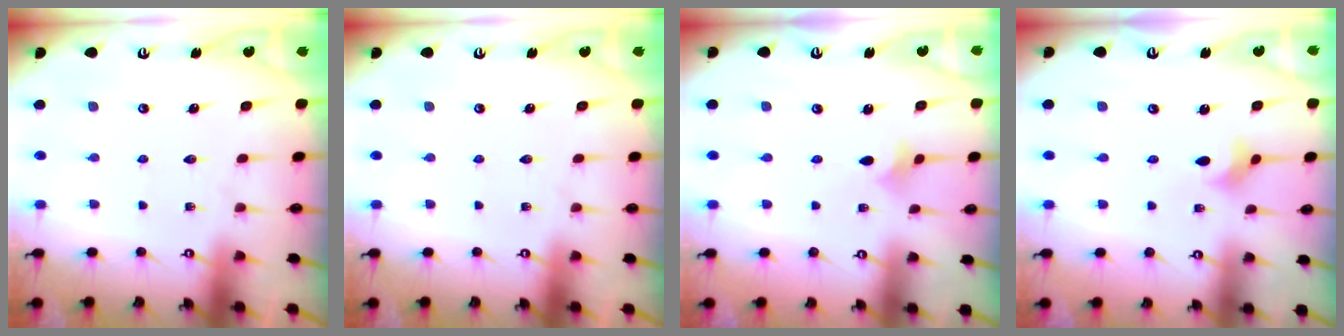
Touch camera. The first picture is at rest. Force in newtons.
{"total": 0.0}
{"total": 1.8, "press": 1.7, "slide": 0.5}
{"total": 2.9, "press": 2.8, "slide": 0.6}